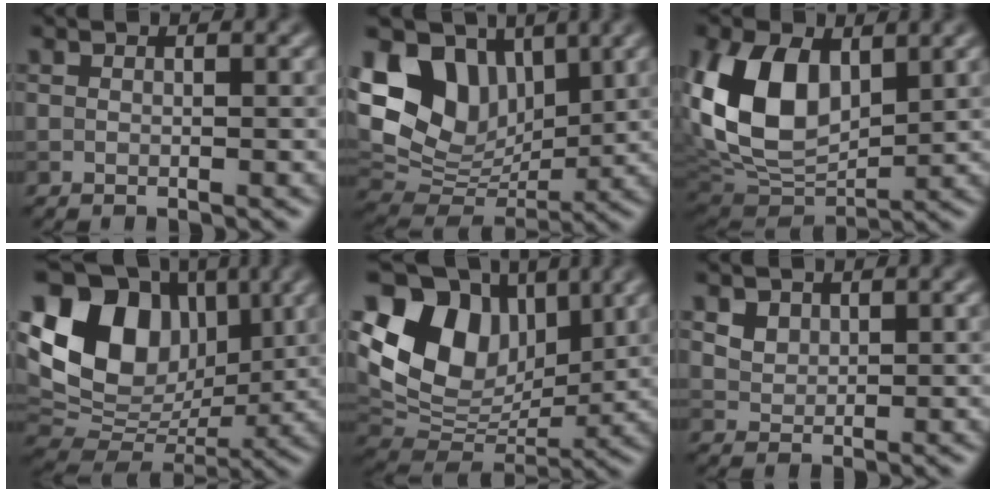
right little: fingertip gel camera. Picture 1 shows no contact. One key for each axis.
{"total": 10.9, "fx": 4.7, "fy": 7.6, "fz": 6.3, "tx": -0.132, "ty": 0.015, "tz": 0.086}
{"total": 10.3, "fx": 2.4, "fy": 6.6, "fz": 7.5, "tx": -0.176, "ty": -0.010, "tz": 0.048}
{"total": 12.8, "fx": 4.1, "fy": 9.3, "fz": 7.8, "tx": -0.147, "ty": 0.014, "tz": 0.075}
{"total": 11.1, "fx": 4.4, "fy": 7.8, "fz": 6.6, "tx": -0.134, "ty": -0.002, "tz": 0.084}
{"total": 2.3, "fx": 1.4, "fy": 1.5, "fz": 0.9, "tx": -0.029, "ty": -0.006, "tz": 0.038}